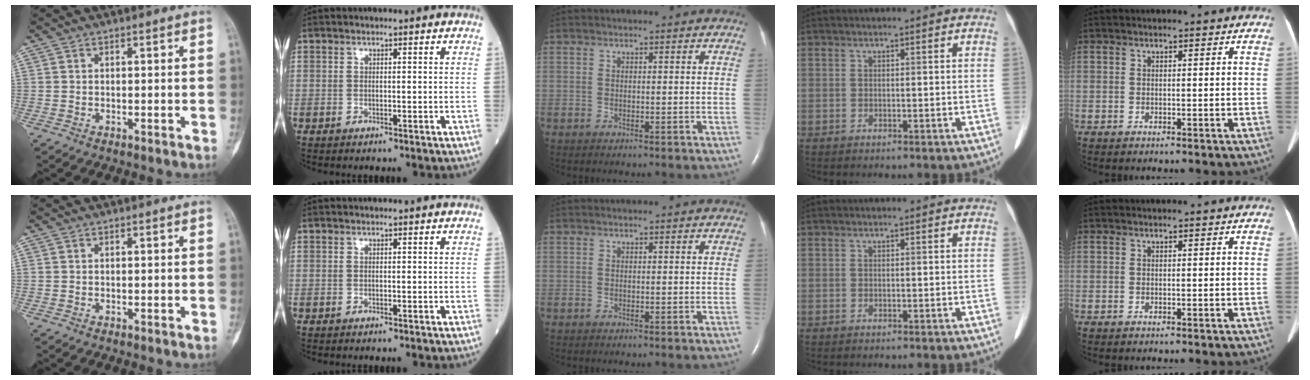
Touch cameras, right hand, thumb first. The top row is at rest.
{}